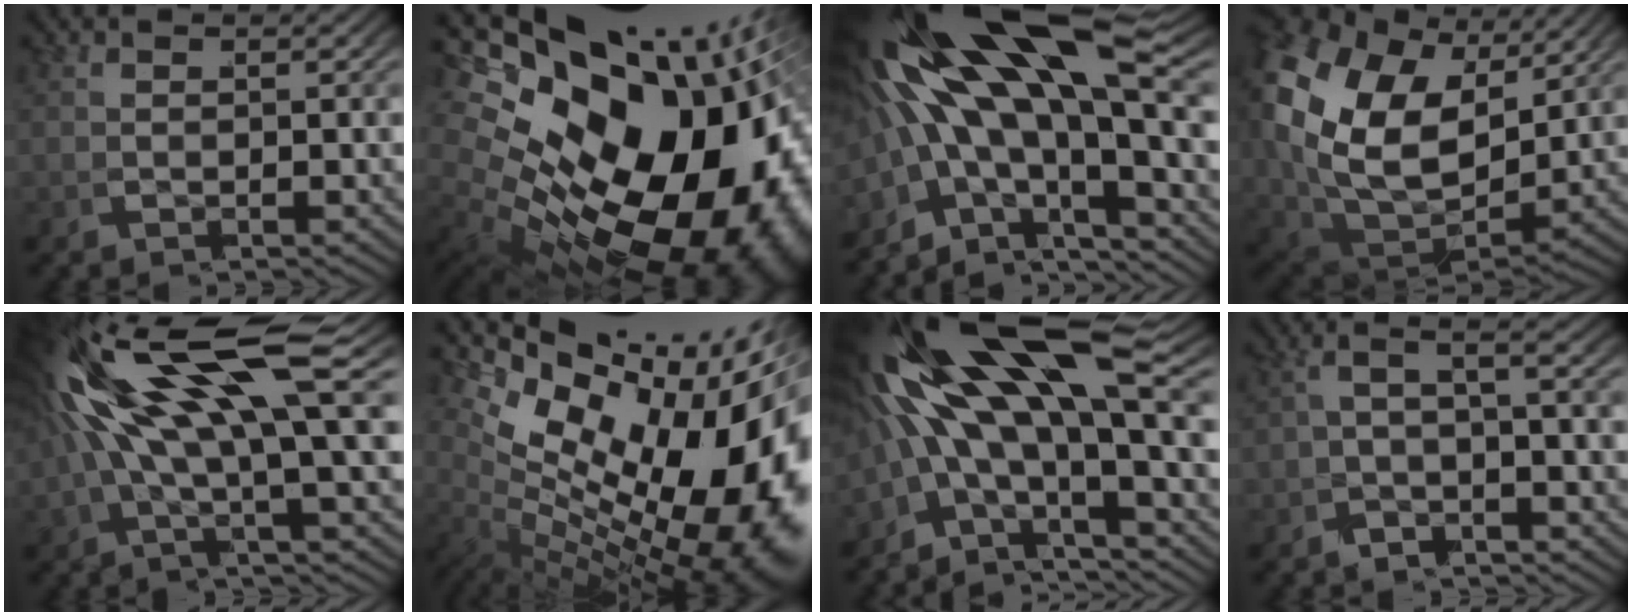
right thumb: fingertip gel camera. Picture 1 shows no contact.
{"total": 24.1, "force": [-1.9, 16.2, 17.7], "torque": [-0.289, -0.053, -0.008]}
{"total": 13.8, "force": [-0.6, 8.0, 11.2], "torque": [-0.218, -0.019, -0.004]}
{"total": 14.3, "force": [0.9, 10.8, 9.3], "torque": [-0.240, -0.056, 0.036]}
{"total": 9.5, "force": [0.4, 3.9, 8.7], "torque": [-0.183, -0.002, 0.013]}
{"total": 23.0, "force": [-1.4, 15.6, 16.9], "torque": [-0.277, -0.058, 0.002]}
{"total": 12.1, "force": [-0.4, 6.7, 10.0], "torque": [-0.189, -0.014, -0.005]}
{"total": 2.3, "force": [-0.8, 0.5, 2.1], "torque": [-0.032, 0.012, -0.018]}